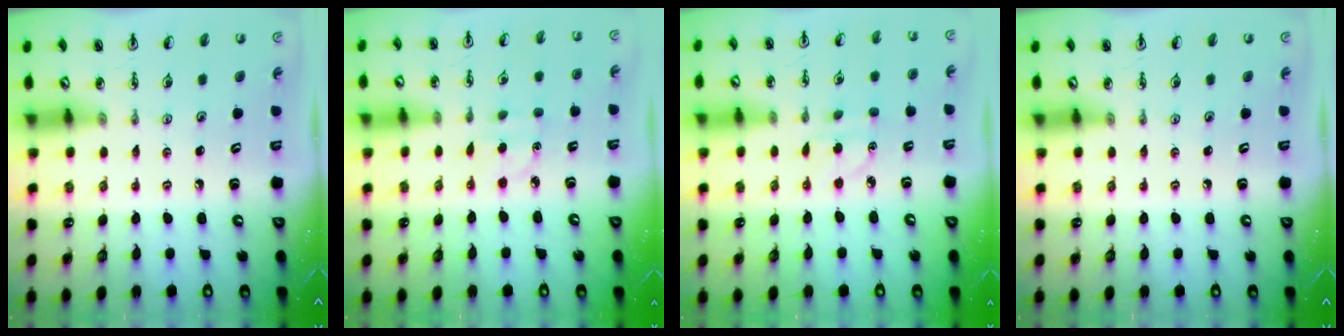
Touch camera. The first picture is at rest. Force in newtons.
{"total": 2.8, "press": 2.7, "slide": 0.7}
{"total": 3.1, "press": 2.9, "slide": 0.9}
{"total": 0.0}